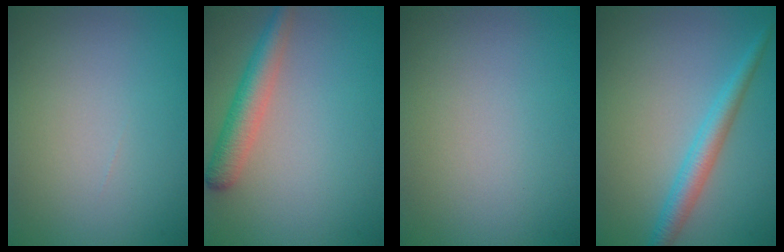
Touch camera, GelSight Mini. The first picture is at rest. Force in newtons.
{"total": 3.5, "press": 3.5, "slide": 0.2}
{"total": 0.0}
{"total": 3.0, "press": 3.0, "slide": 0.2}